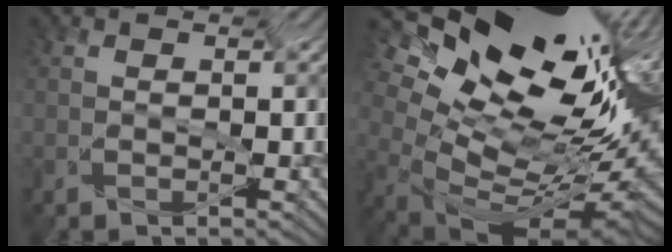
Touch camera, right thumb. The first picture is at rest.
{"total": 13.4, "force": [6.2, 5.5, 10.6], "torque": [-0.157, 0.058, 0.113]}